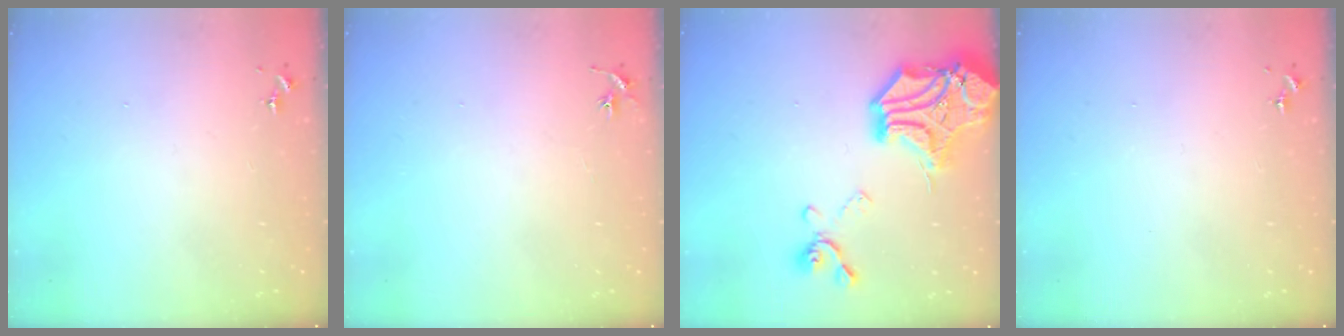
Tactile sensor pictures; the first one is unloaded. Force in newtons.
{"total": 2.9, "press": 2.9, "slide": 0.3}
{"total": 22.5, "press": 22.3, "slide": 2.7}
{"total": 0.0}